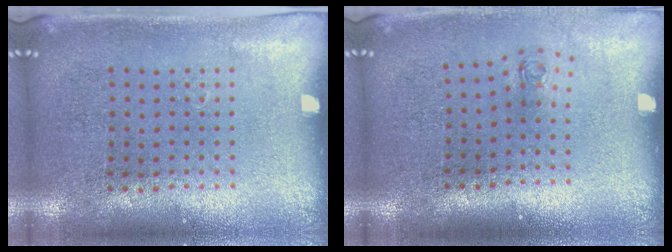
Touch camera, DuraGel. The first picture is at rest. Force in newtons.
{"total": 0.7, "press": 0.3, "slide": 0.6}